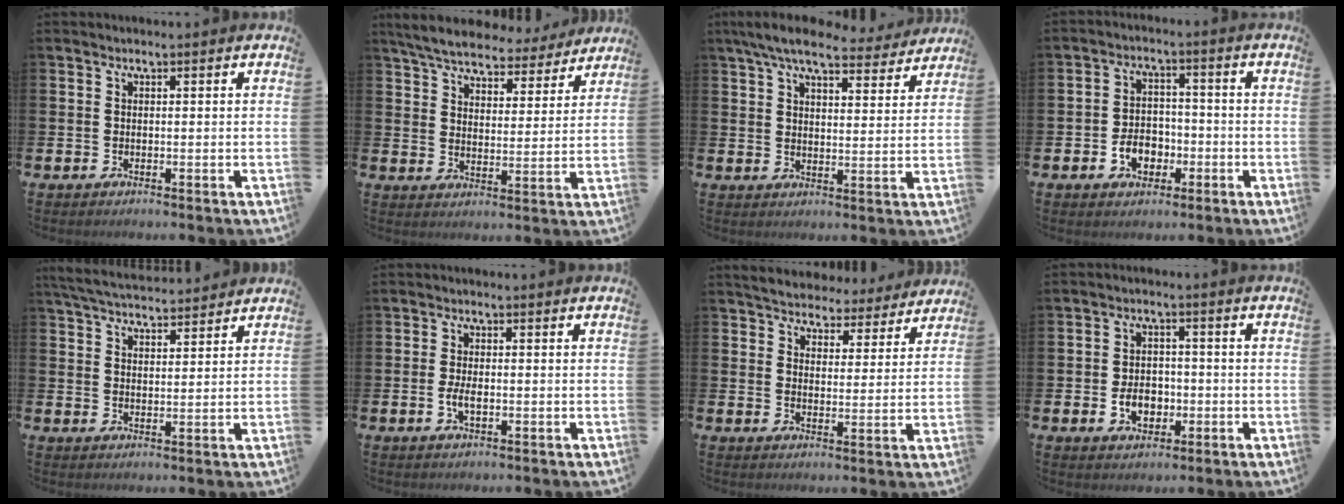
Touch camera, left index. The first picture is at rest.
{"total": 6.7, "force": [6.3, 1.6, 1.7], "torque": [-0.054, -0.038, 0.107]}
{"total": 7.9, "force": [7.1, 1.7, 2.9], "torque": [-0.066, -0.036, 0.126]}
{"total": 4.5, "force": [-1.9, 3.4, 2.3], "torque": [-0.025, -0.002, -0.043]}
{"total": 5.2, "force": [5.1, 0.7, 0.9], "torque": [-0.038, -0.024, 0.094]}
{"total": 2.4, "force": [-0.5, 1.1, 2.1], "torque": [-0.032, -0.002, -0.011]}
{"total": 4.9, "force": [4.8, 1.3, 0.2], "torque": [-0.021, -0.036, 0.080]}
{"total": 4.3, "force": [-1.2, 3.2, 2.7], "torque": [-0.039, 0.000, -0.026]}